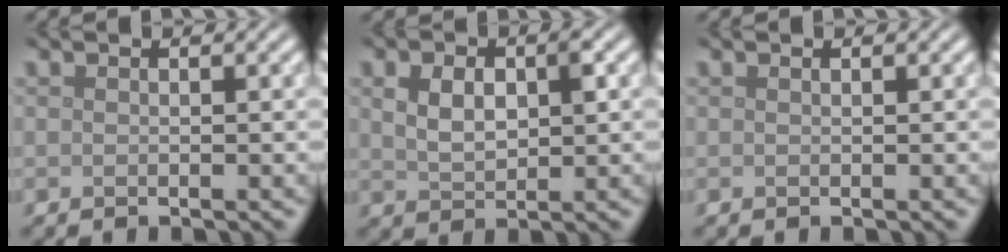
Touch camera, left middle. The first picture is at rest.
{"total": 3.6, "force": [0.9, 2.1, 2.8], "torque": [-0.060, 0.000, 0.020]}
{"total": 0.0}